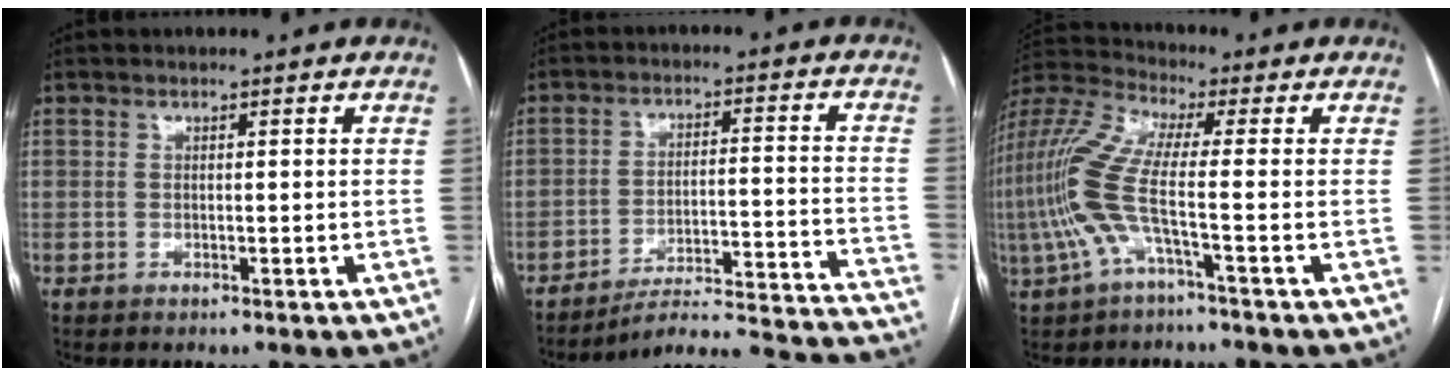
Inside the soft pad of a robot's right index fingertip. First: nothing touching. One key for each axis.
{"total": 22.6, "fx": -21.6, "fy": -0.5, "fz": 6.6, "tx": -0.028, "ty": 0.003, "tz": -0.287}
{"total": 10.7, "fx": -2.3, "fy": 1.2, "fz": 10.4, "tx": -0.249, "ty": 0.016, "tz": -0.057}